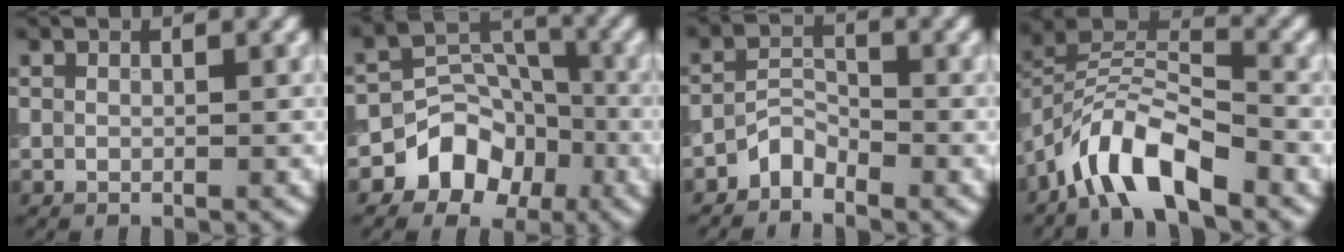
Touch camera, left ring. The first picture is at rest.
{"total": 5.5, "force": [-2.9, 4.3, 2.0], "torque": [-0.012, 0.000, -0.054]}
{"total": 2.3, "force": [-1.9, 1.0, 0.7], "torque": [-0.010, 0.011, -0.042]}
{"total": 7.1, "force": [-4.8, 2.5, 4.5], "torque": [-0.076, 0.009, -0.097]}